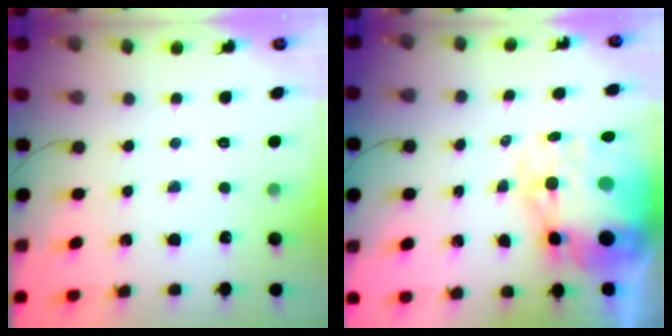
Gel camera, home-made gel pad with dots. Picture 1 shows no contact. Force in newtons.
{"total": 16.3, "press": 15.8, "slide": 3.8}